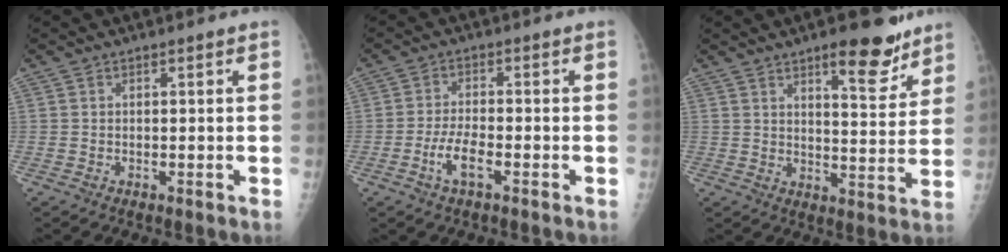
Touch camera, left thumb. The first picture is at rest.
{"total": 4.8, "force": [-2.4, 1.6, 3.9], "torque": [-0.082, 0.012, -0.045]}
{"total": 11.1, "force": [7.5, 3.5, 7.4], "torque": [-0.074, -0.048, 0.105]}